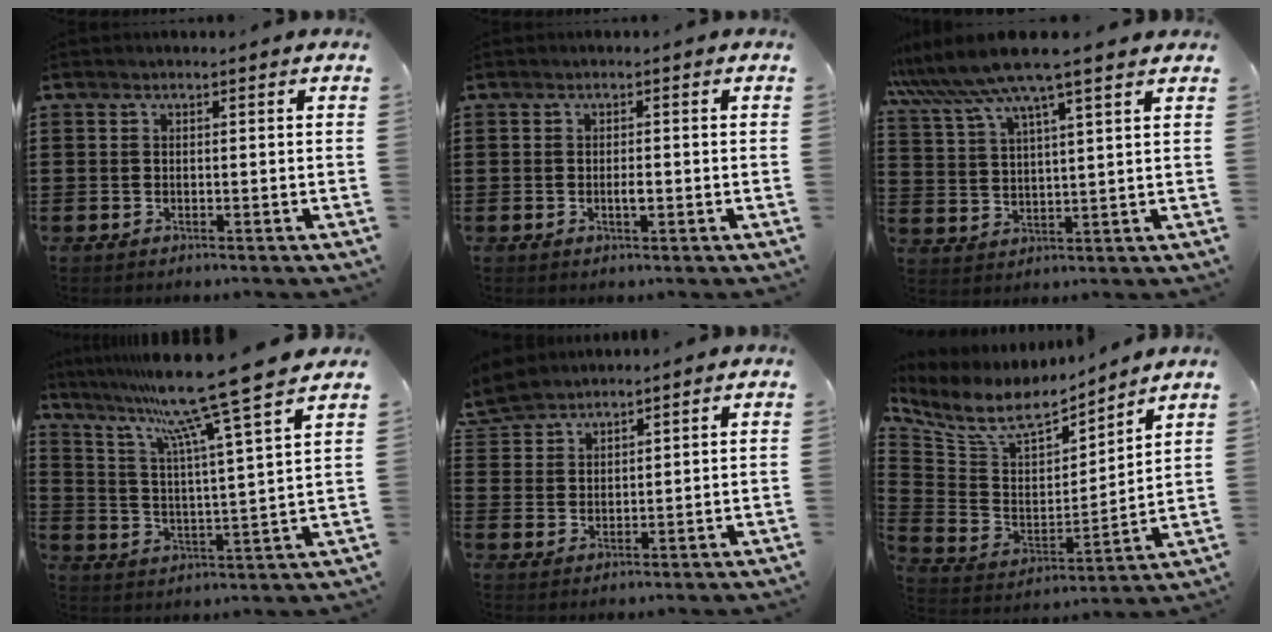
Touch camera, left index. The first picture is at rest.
{"total": 1.6, "force": [-0.4, 0.5, 1.4], "torque": [-0.028, 0.001, -0.007]}
{"total": 8.7, "force": [7.1, 0.0, 5.0], "torque": [-0.120, -0.029, 0.121]}
{"total": 12.7, "force": [10.6, -1.4, 6.9], "torque": [-0.164, -0.071, 0.169]}
{"total": 4.3, "force": [4.0, 1.4, 0.4], "torque": [-0.027, -0.008, 0.074]}
{"total": 8.3, "force": [6.7, 3.2, 3.7], "torque": [-0.107, -0.040, 0.115]}